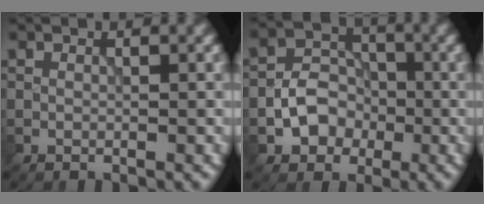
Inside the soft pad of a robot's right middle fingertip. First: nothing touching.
{"total": 4.0, "force": [-1.4, 3.3, 1.9], "torque": [-0.021, 0.006, -0.022]}